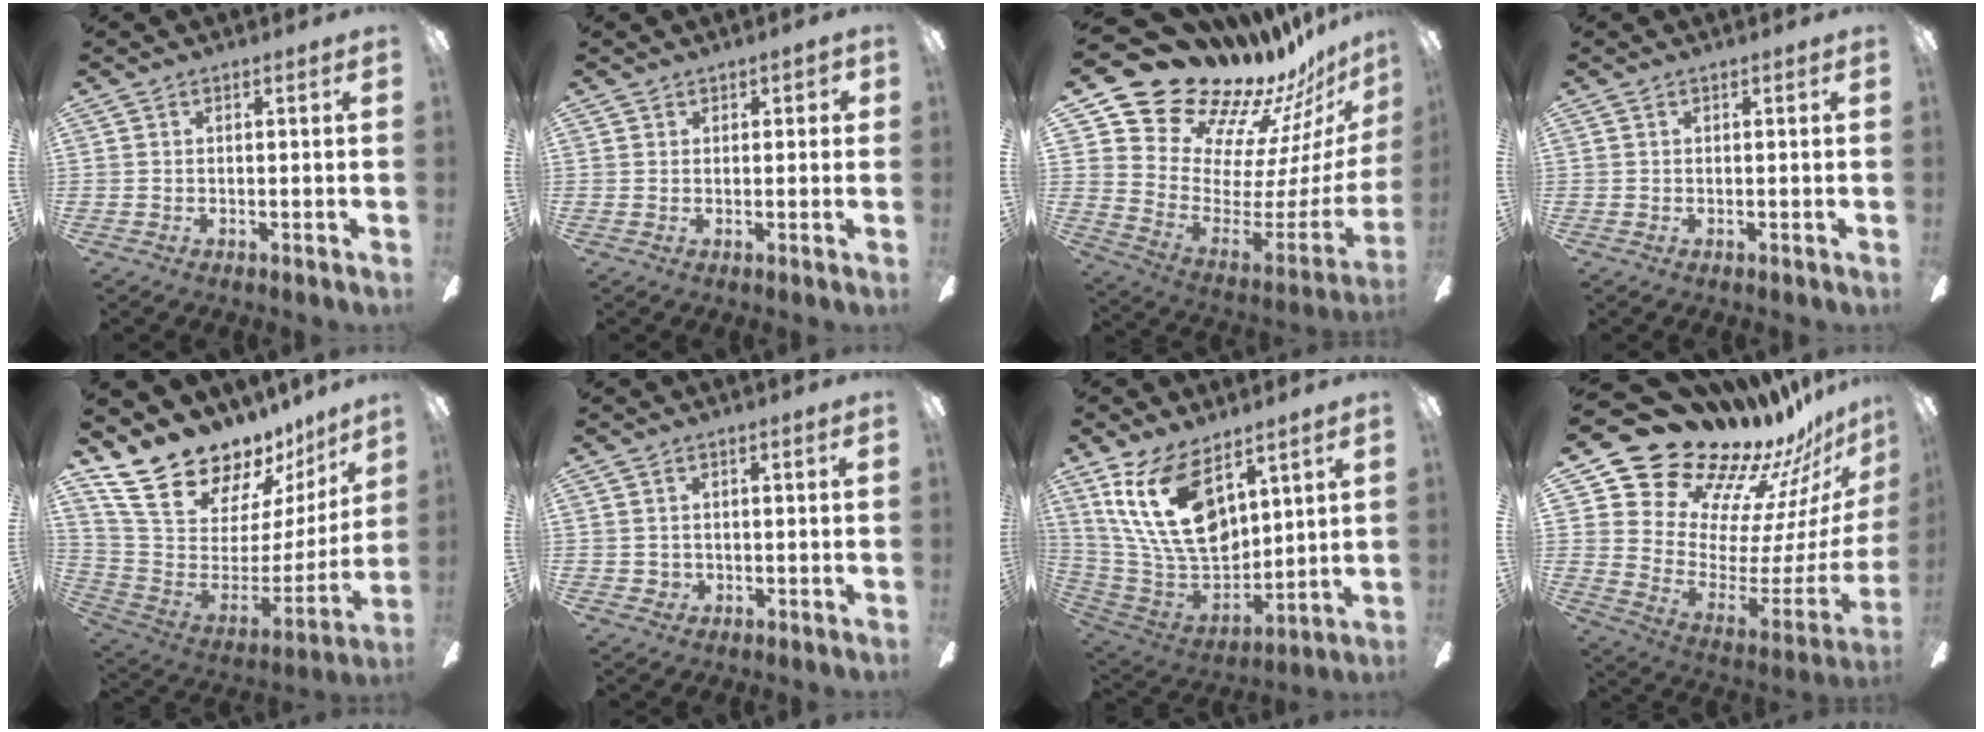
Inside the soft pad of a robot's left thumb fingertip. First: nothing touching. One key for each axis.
{"total": 1.4, "fx": 0.9, "fy": 1.0, "fz": 0.4, "tx": 0.002, "ty": -0.001, "tz": 0.015}
{"total": 21.8, "fx": 19.4, "fy": 8.6, "fz": 4.8, "tx": -0.066, "ty": -0.189, "tz": 0.374}
{"total": 0.0}
{"total": 20.8, "fx": 16.7, "fy": 9.4, "fz": 8.0, "tx": -0.134, "ty": -0.137, "tz": 0.315}
{"total": 1.7, "fx": 0.3, "fy": 1.7, "fz": 0.4, "tx": -0.009, "ty": 0.003, "tz": 0.004}
{"total": 21.3, "fx": 9.3, "fy": 12.0, "fz": 15.0, "tx": -0.317, "ty": -0.042, "tz": 0.167}
{"total": 23.5, "fx": 19.7, "fy": 10.3, "fz": 7.5, "tx": -0.093, "ty": -0.193, "tz": 0.384}